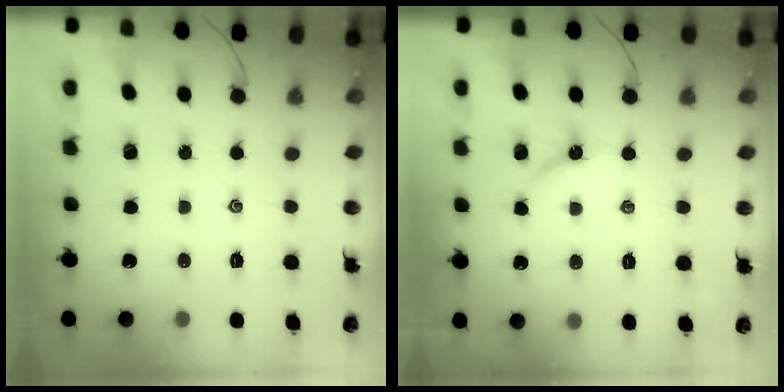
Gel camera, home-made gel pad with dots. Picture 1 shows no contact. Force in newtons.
{"total": 2.6, "press": 2.6, "slide": 0.4}